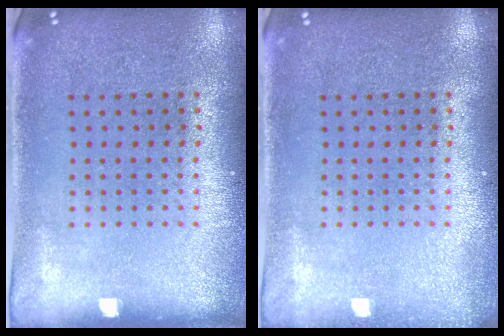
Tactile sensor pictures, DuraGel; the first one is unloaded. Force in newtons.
{"total": 0.7, "press": 0.7, "slide": 0.1}